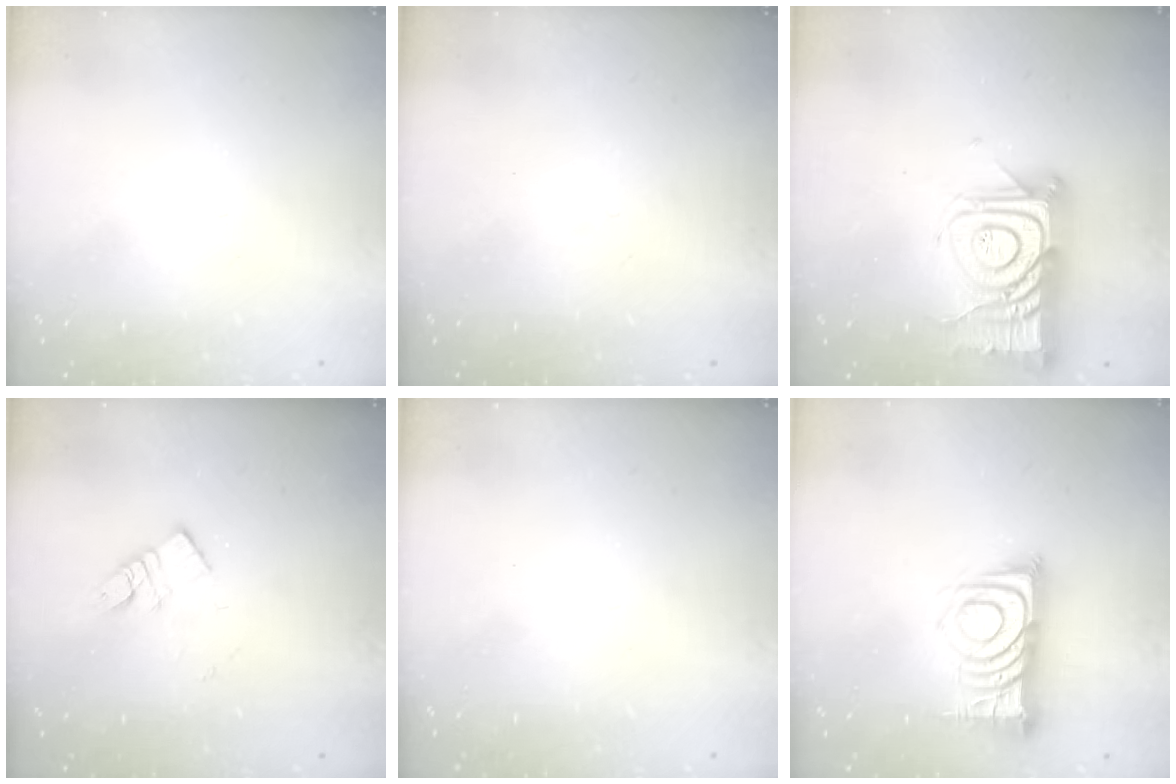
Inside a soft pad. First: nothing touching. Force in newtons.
{"total": 0.0}
{"total": 16.7, "press": 16.6, "slide": 1.4}
{"total": 7.1, "press": 7.1, "slide": 0.2}
{"total": 0.0}
{"total": 12.7, "press": 12.6, "slide": 0.9}